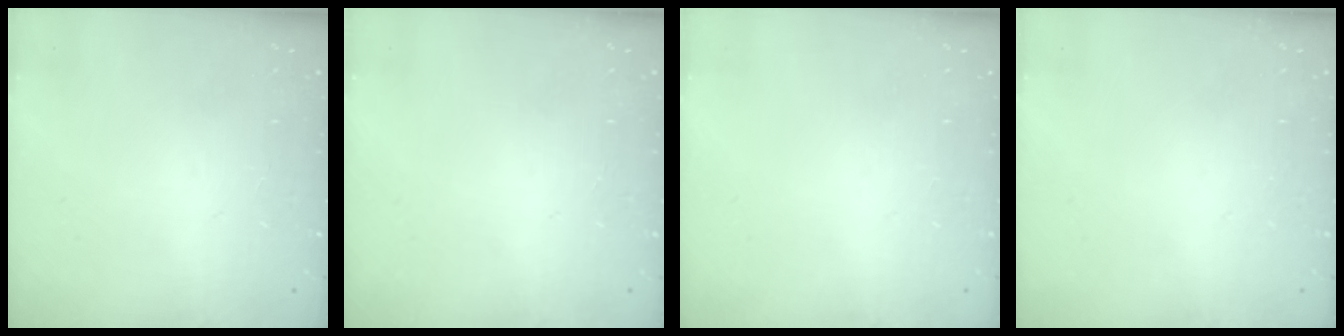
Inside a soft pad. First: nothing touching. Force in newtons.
{"total": 0.0}
{"total": 0.0}
{"total": 0.0}